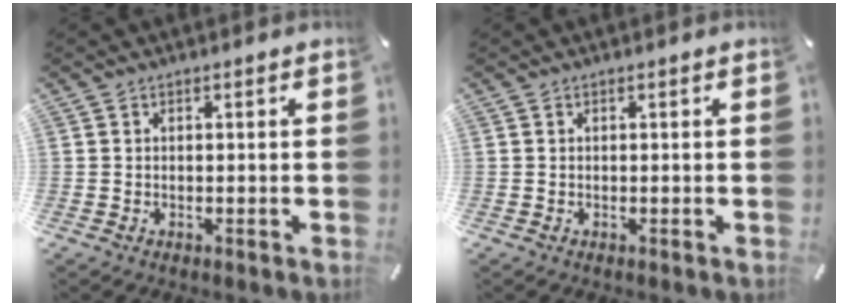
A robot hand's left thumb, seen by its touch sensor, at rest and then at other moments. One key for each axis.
{"total": 0.0}